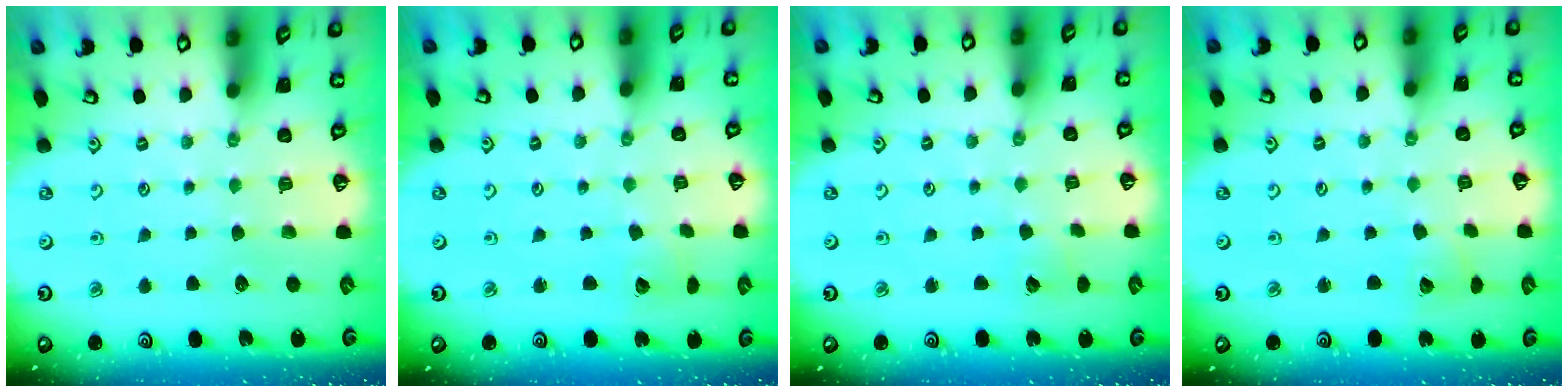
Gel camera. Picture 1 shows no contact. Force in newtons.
{"total": 5.3, "press": 5.3, "slide": 0.5}
{"total": 2.4, "press": 2.4, "slide": 0.2}
{"total": 3.0, "press": 2.9, "slide": 0.4}